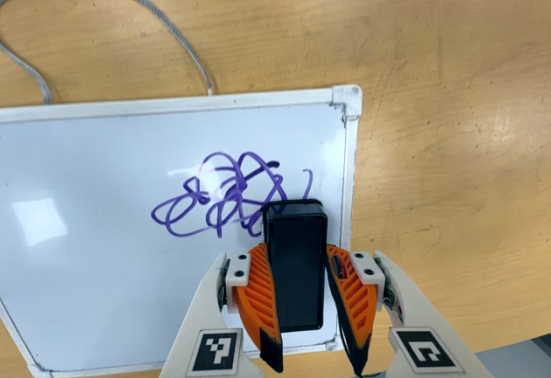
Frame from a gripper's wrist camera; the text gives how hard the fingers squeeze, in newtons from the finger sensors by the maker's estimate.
{"total": 11.4, "left": 10.8, "right": 12.1}